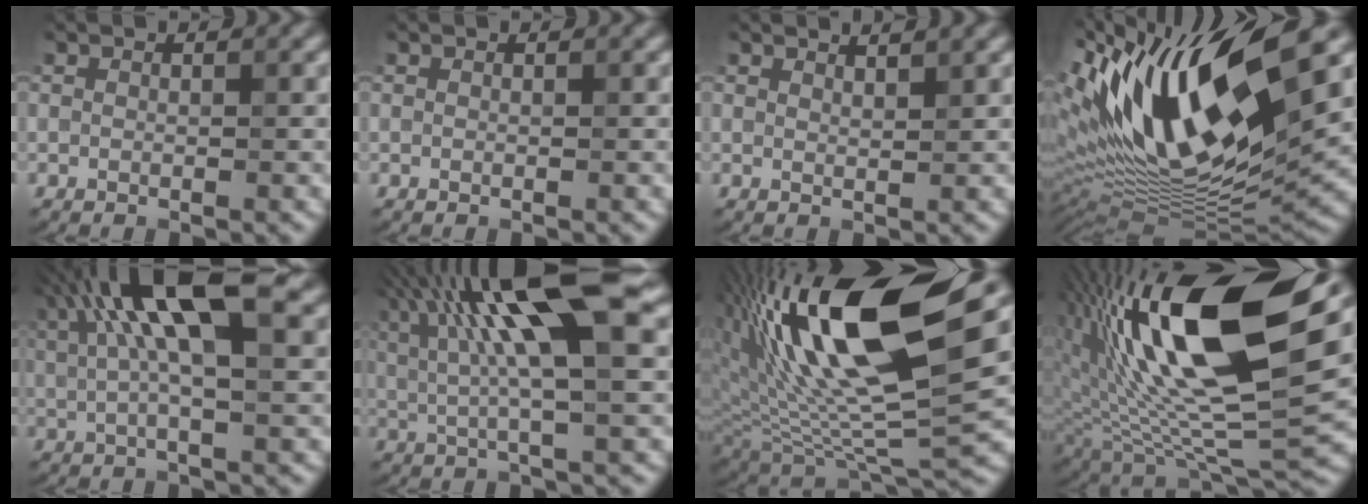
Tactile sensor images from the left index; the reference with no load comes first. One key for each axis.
{"total": 0.0}
{"total": 1.5, "fx": 1.4, "fy": 0.1, "fz": 0.3, "tx": 0.003, "ty": 0.003, "tz": 0.018}
{"total": 17.7, "fx": 5.0, "fy": 5.6, "fz": 16.0, "tx": -0.305, "ty": 0.010, "tz": 0.080}
{"total": 10.7, "fx": 3.8, "fy": 3.0, "fz": 9.5, "tx": -0.175, "ty": 0.013, "tz": 0.059}
{"total": 12.2, "fx": 4.1, "fy": 2.3, "fz": 11.3, "tx": -0.198, "ty": 0.013, "tz": 0.068}
{"total": 17.8, "fx": 6.3, "fy": 6.0, "fz": 15.5, "tx": -0.282, "ty": 0.011, "tz": 0.102}
{"total": 19.3, "fx": 6.2, "fy": 7.6, "fz": 16.6, "tx": -0.310, "ty": 0.009, "tz": 0.106}